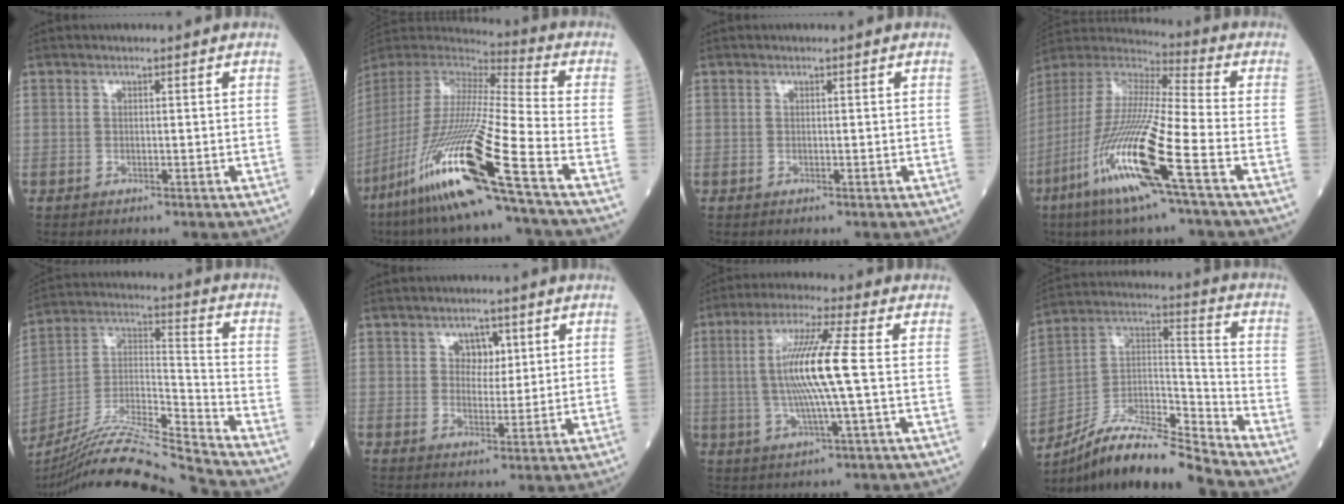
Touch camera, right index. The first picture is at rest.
{"total": 24.8, "force": [-13.8, -0.6, 20.6], "torque": [-0.438, -0.062, -0.270]}
{"total": 0.0}
{"total": 19.7, "force": [-8.6, 0.2, 17.7], "torque": [-0.397, -0.048, -0.179]}
{"total": 19.3, "force": [-17.8, -1.7, 7.3], "torque": [-0.148, 0.008, -0.317]}
{"total": 3.4, "force": [1.5, 2.4, 1.9], "torque": [-0.021, 0.004, 0.022]}
{"total": 10.7, "force": [0.2, -0.6, 10.7], "torque": [-0.214, 0.004, 0.002]}
{"total": 15.5, "force": [-13.9, 0.8, 6.8], "torque": [-0.112, 0.033, -0.250]}